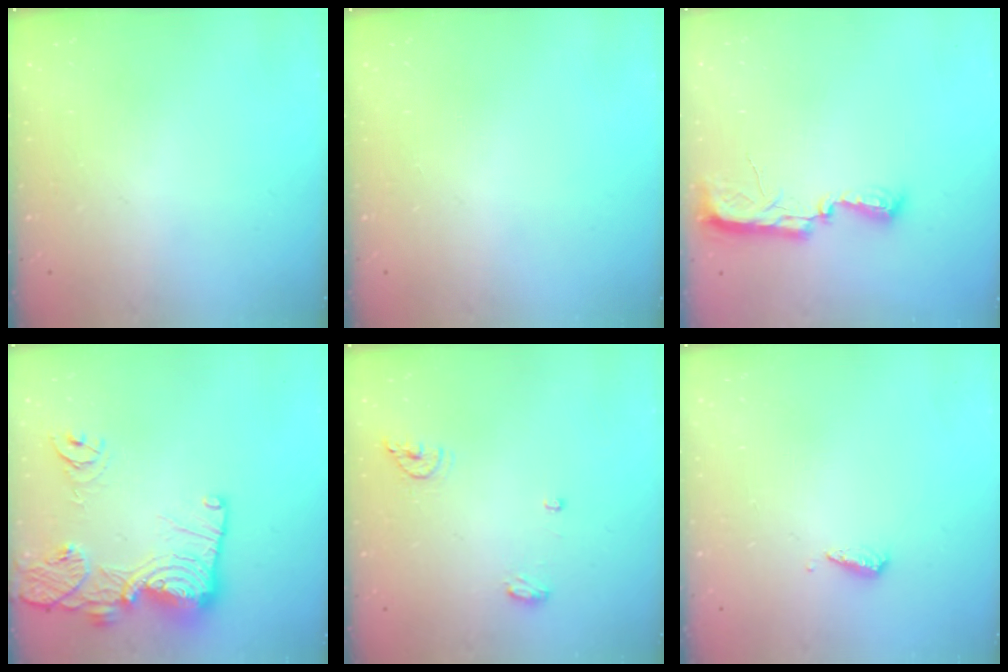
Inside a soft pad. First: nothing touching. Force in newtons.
{"total": 0.0}
{"total": 7.7, "press": 7.7, "slide": 0.7}
{"total": 18.6, "press": 18.6, "slide": 1.6}
{"total": 10.0, "press": 7.3, "slide": 6.9}
{"total": 3.0, "press": 3.0, "slide": 0.2}